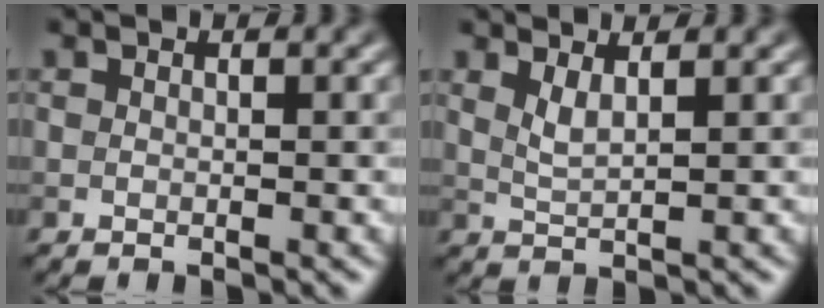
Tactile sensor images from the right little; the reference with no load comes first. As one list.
[{"total": 1.8, "force": [1.1, 0.5, 1.3], "torque": [-0.026, -0.003, 0.021]}]